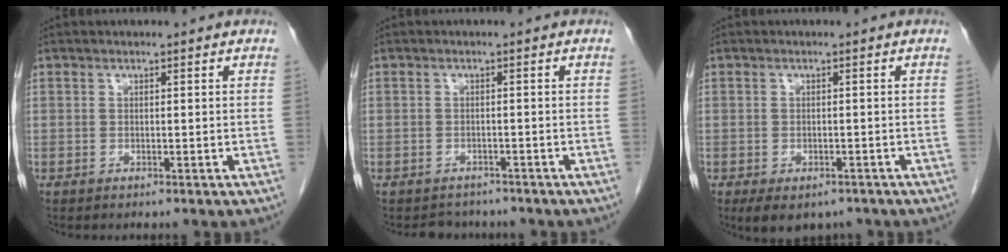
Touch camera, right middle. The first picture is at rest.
{"total": 3.3, "force": [-2.9, 1.5, -0.1], "torque": [-0.001, 0.002, -0.043]}
{"total": 6.5, "force": [-4.4, 3.8, 2.9], "torque": [-0.040, -0.003, -0.060]}